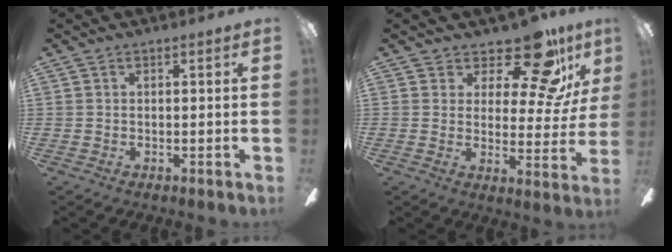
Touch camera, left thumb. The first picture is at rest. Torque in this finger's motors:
{"motor_torque": [0.19, 0.24, -0.09, -0.01, 0.04]}